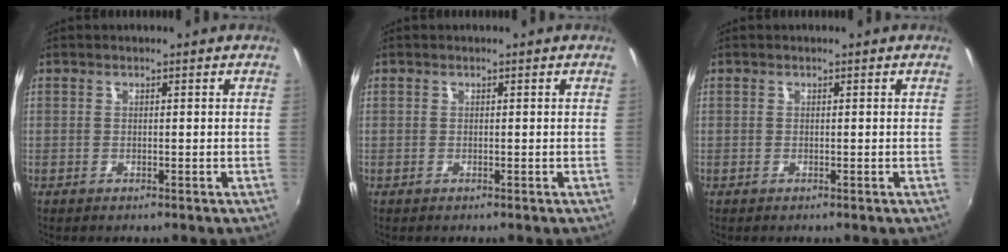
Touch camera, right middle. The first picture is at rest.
{"total": 0.0}
{"total": 0.0}